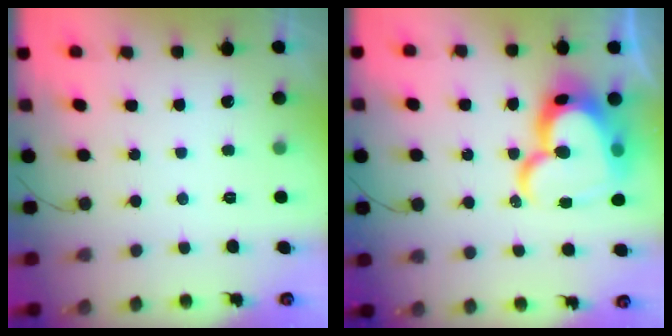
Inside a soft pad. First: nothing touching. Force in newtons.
{"total": 24.2, "press": 24.2, "slide": 1.6}